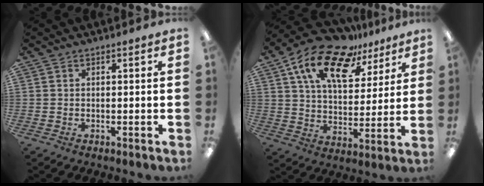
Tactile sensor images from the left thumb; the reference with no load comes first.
{"total": 18.2, "force": [11.7, 8.9, 10.7], "torque": [-0.194, -0.059, 0.206]}